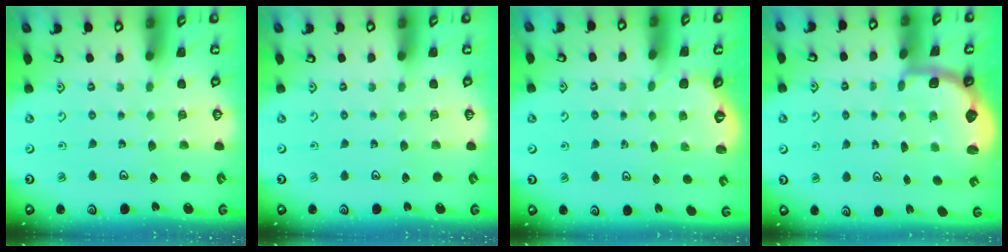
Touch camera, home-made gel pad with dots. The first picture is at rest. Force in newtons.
{"total": 0.0}
{"total": 1.8, "press": 1.1, "slide": 1.4}
{"total": 2.6, "press": 2.1, "slide": 1.7}